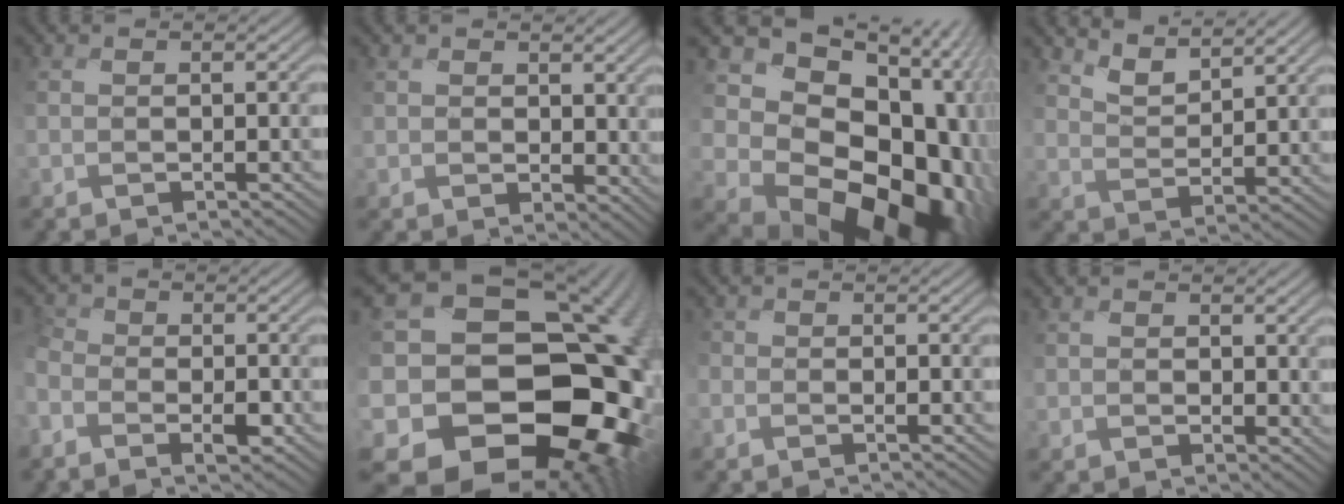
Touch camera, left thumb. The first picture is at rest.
{"total": 2.9, "force": [1.5, 2.0, 1.3], "torque": [-0.049, -0.008, 0.025]}
{"total": 19.8, "force": [-2.0, 14.6, 13.2], "torque": [-0.219, -0.035, -0.021]}
{"total": 4.7, "force": [4.4, 0.2, 1.5], "torque": [-0.037, 0.005, 0.083]}
{"total": 5.8, "force": [-3.0, 3.8, 3.1], "torque": [-0.069, -0.012, -0.071]}
{"total": 20.7, "force": [-8.4, 15.0, 11.5], "torque": [-0.189, -0.002, -0.147]}
{"total": 2.0, "force": [-0.9, 1.8, 0.1], "torque": [-0.009, 0.006, -0.031]}
{"total": 1.3, "force": [1.1, 0.7, 0.0], "torque": [-0.011, 0.000, 0.015]}